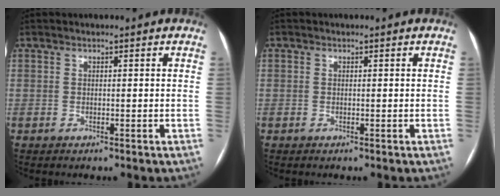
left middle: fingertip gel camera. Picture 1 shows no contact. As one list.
[{"total": 0.0}]